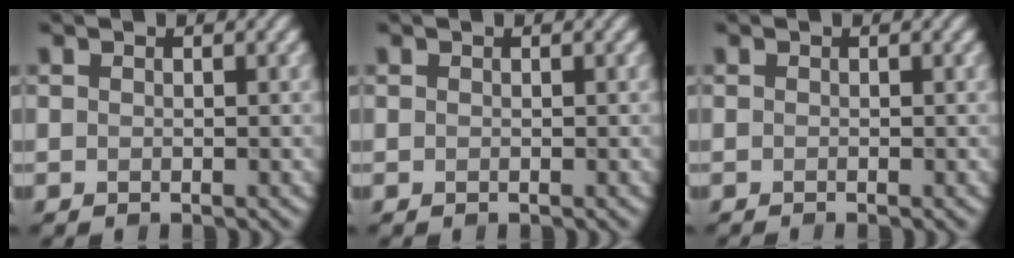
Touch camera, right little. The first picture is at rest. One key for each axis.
{"total": 0.0}
{"total": 0.7, "fx": -0.4, "fy": 0.2, "fz": 0.5, "tx": 0.002, "ty": -0.005, "tz": -0.007}